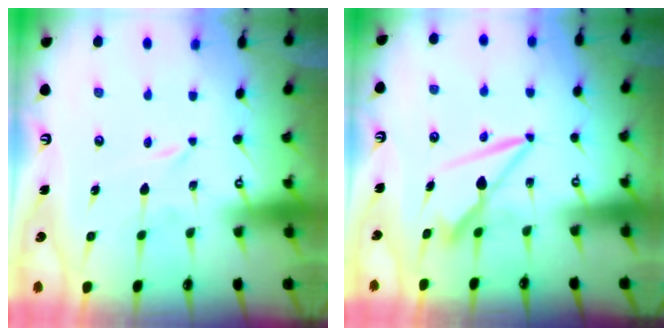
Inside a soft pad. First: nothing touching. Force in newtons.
{"total": 8.2, "press": 8.1, "slide": 0.9}